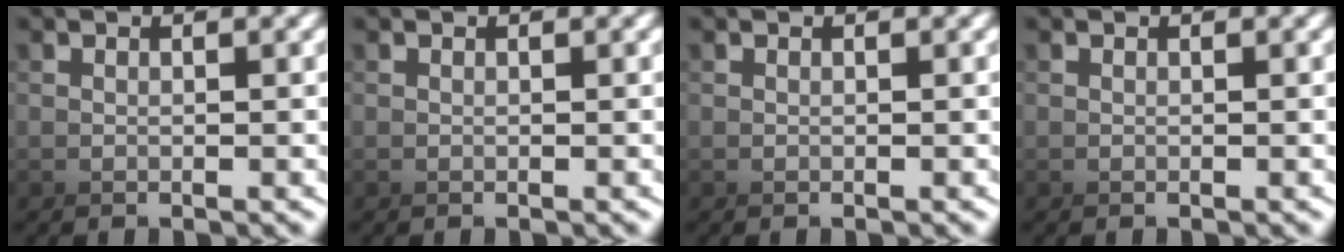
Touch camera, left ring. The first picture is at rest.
{"total": 0.0}
{"total": 0.0}
{"total": 0.0}